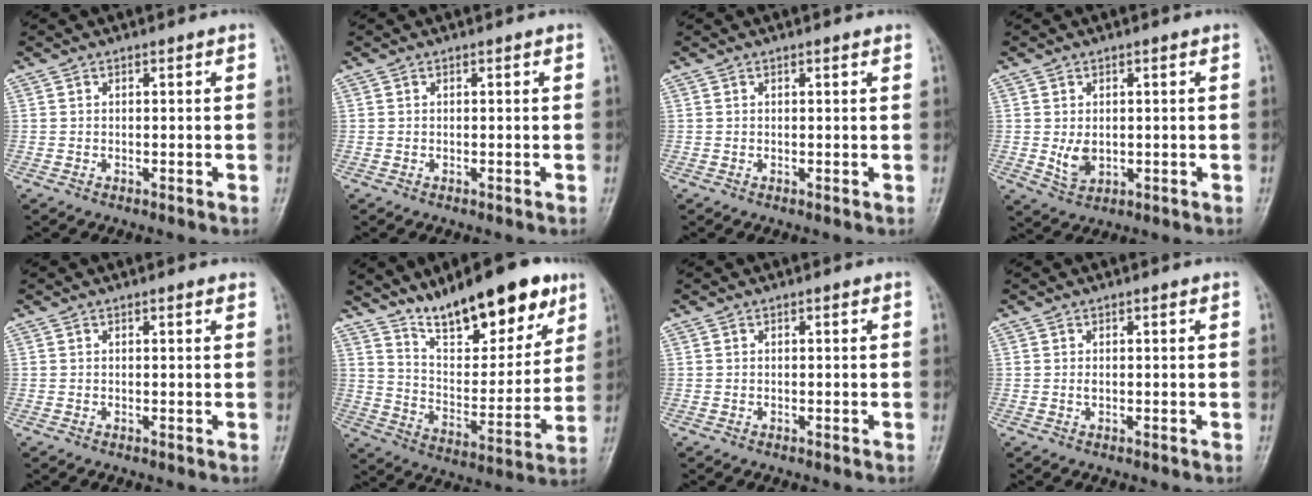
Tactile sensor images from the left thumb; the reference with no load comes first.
{"total": 0.0}
{"total": 0.7, "force": [0.5, 0.1, 0.5], "torque": [-0.006, 0.000, 0.004]}
{"total": 3.9, "force": [0.0, 2.8, 2.8], "torque": [-0.041, -0.009, 0.009]}
{"total": 0.9, "force": [0.6, 0.2, 0.6], "torque": [-0.007, 0.000, 0.006]}
{"total": 19.5, "force": [13.4, 6.8, 12.5], "torque": [-0.150, -0.069, 0.227]}
{"total": 0.0}
{"total": 0.9, "force": [0.2, 0.5, 0.7], "torque": [-0.011, 0.000, 0.005]}